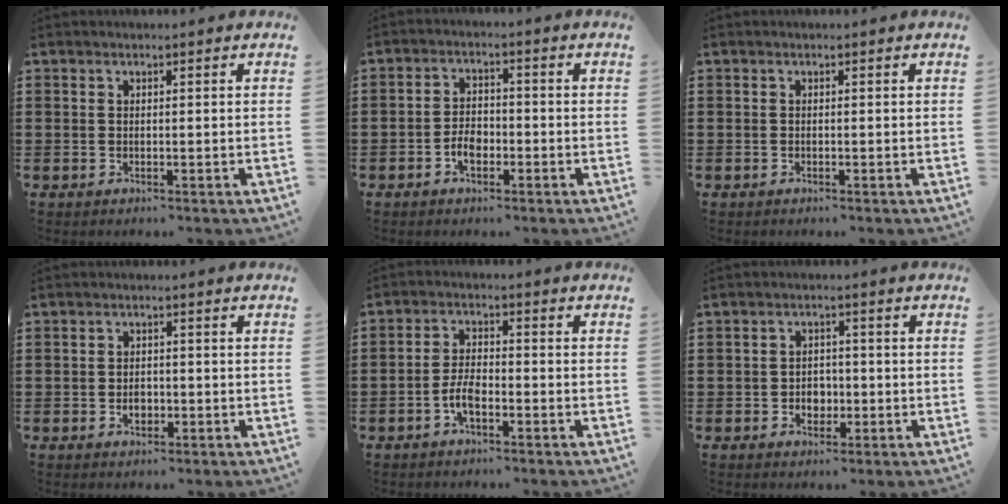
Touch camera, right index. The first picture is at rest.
{"total": 3.5, "force": [-1.5, 2.0, 2.5], "torque": [-0.055, -0.002, -0.028]}
{"total": 0.0}
{"total": 2.1, "force": [-0.6, 1.3, 1.5], "torque": [-0.023, -0.004, -0.012]}
{"total": 4.3, "force": [-1.9, 1.7, 3.4], "torque": [-0.081, -0.003, -0.040]}
{"total": 2.7, "force": [-0.7, 2.2, 1.4], "torque": [-0.027, -0.002, -0.018]}